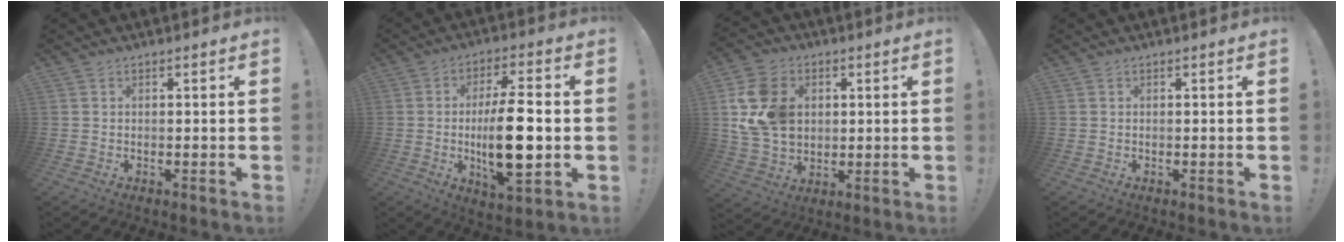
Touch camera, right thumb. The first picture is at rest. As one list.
[{"total": 18.5, "force": [-2.1, 6.1, 17.4], "torque": [-0.306, 0.000, -0.036]}, {"total": 16.7, "force": [3.2, 13.2, 9.6], "torque": [-0.167, -0.012, 0.066]}, {"total": 0.0}]